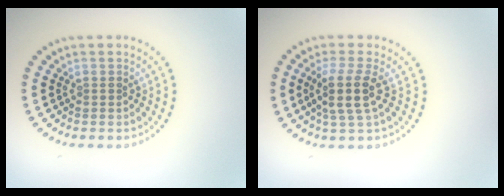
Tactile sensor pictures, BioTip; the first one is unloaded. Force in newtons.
{"total": 3.3, "press": 2.7, "slide": 2.0}